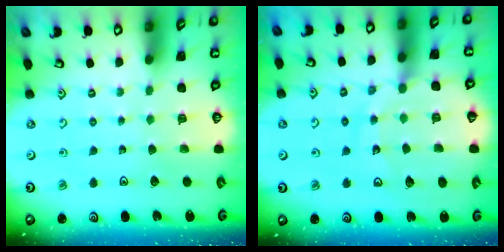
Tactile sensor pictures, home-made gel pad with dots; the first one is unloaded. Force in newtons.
{"total": 12.6, "press": 12.5, "slide": 1.6}